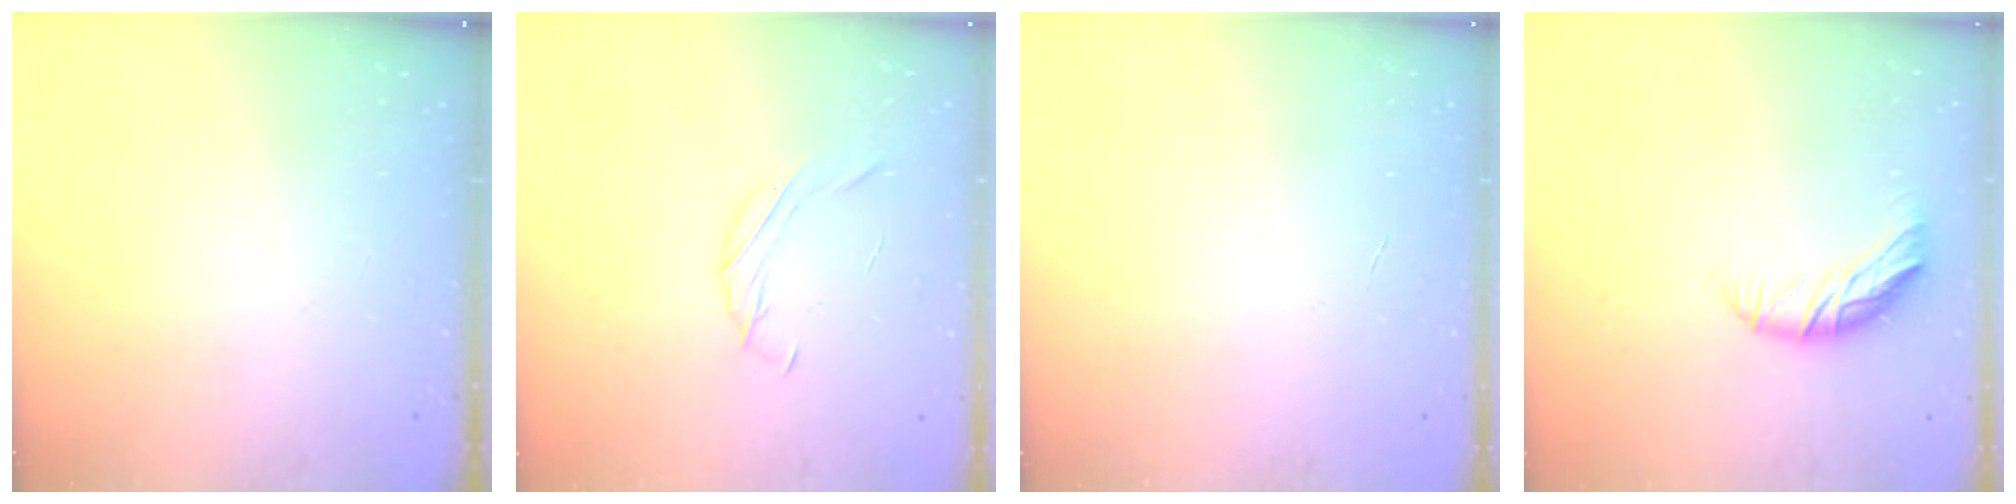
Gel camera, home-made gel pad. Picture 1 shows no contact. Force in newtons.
{"total": 7.5, "press": 7.2, "slide": 2.1}
{"total": 0.0}
{"total": 10.1, "press": 10.0, "slide": 1.6}